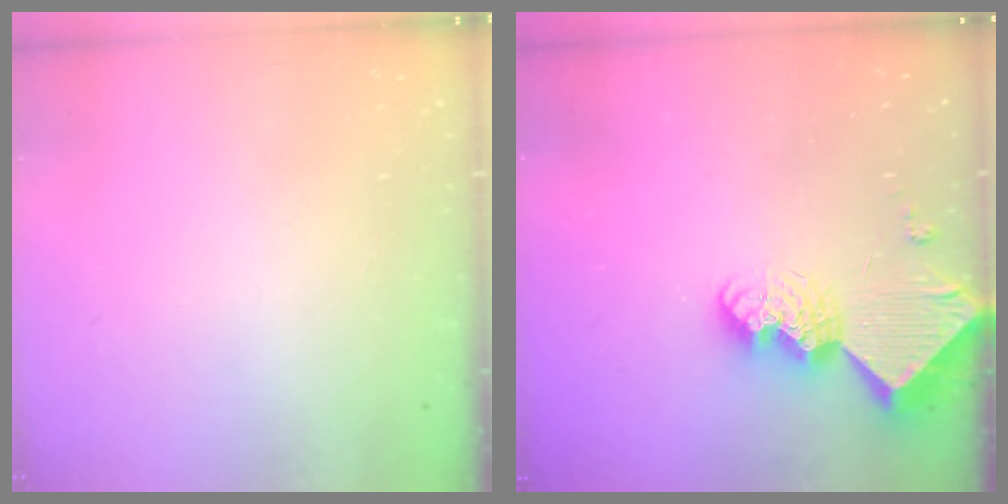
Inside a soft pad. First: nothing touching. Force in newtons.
{"total": 12.1, "press": 12.0, "slide": 1.3}